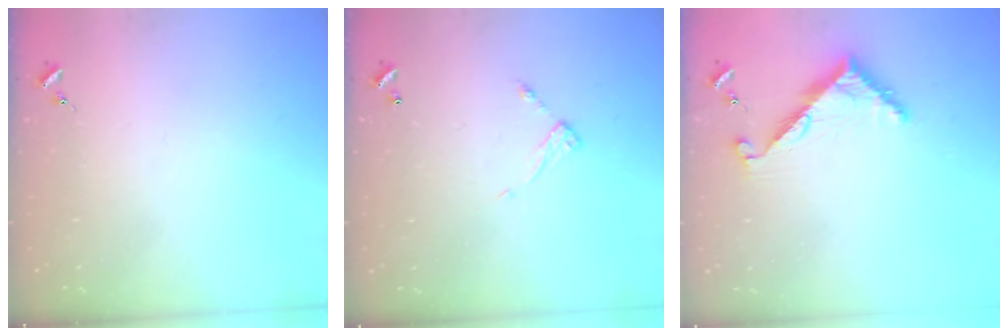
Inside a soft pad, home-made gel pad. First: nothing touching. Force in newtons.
{"total": 6.4, "press": 6.4, "slide": 0.4}
{"total": 7.8, "press": 7.8, "slide": 0.1}